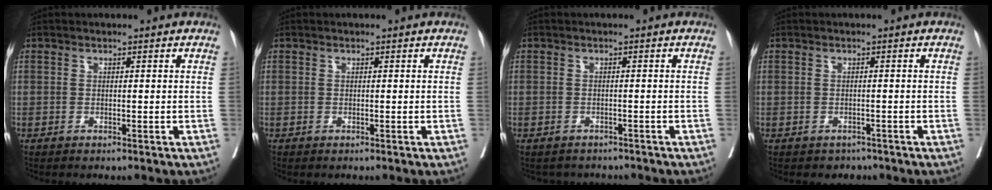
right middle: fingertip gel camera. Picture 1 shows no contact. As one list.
[{"total": 0.0}, {"total": 3.6, "force": [-3.3, 1.5, 0.2], "torque": [-0.001, 0.003, -0.042]}, {"total": 1.9, "force": [-1.5, 1.2, 0.0], "torque": [-0.005, 0.003, -0.024]}]